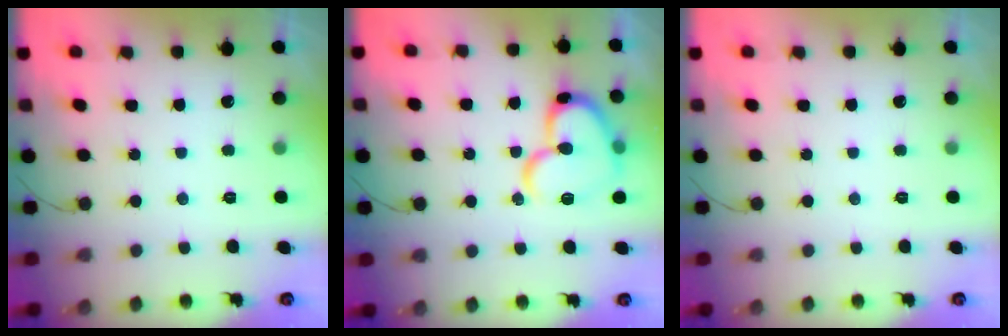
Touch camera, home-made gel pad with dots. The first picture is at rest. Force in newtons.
{"total": 16.5, "press": 16.4, "slide": 2.0}
{"total": 0.0}